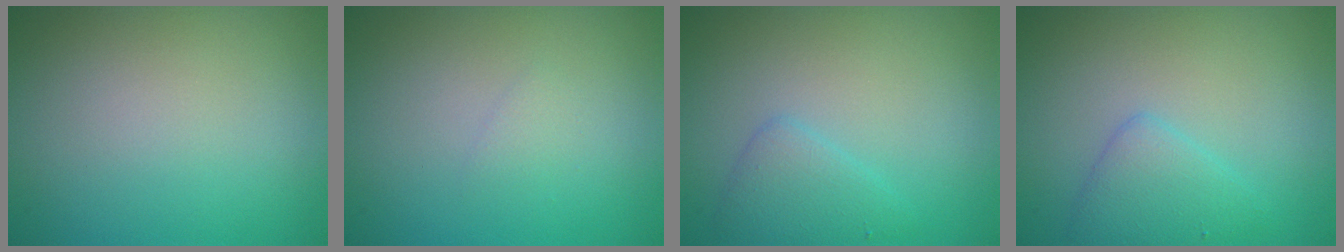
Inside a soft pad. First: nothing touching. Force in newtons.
{"total": 0.7, "press": 0.7, "slide": 0.1}
{"total": 2.0, "press": 2.0, "slide": 0.1}
{"total": 2.5, "press": 2.5, "slide": 0.1}